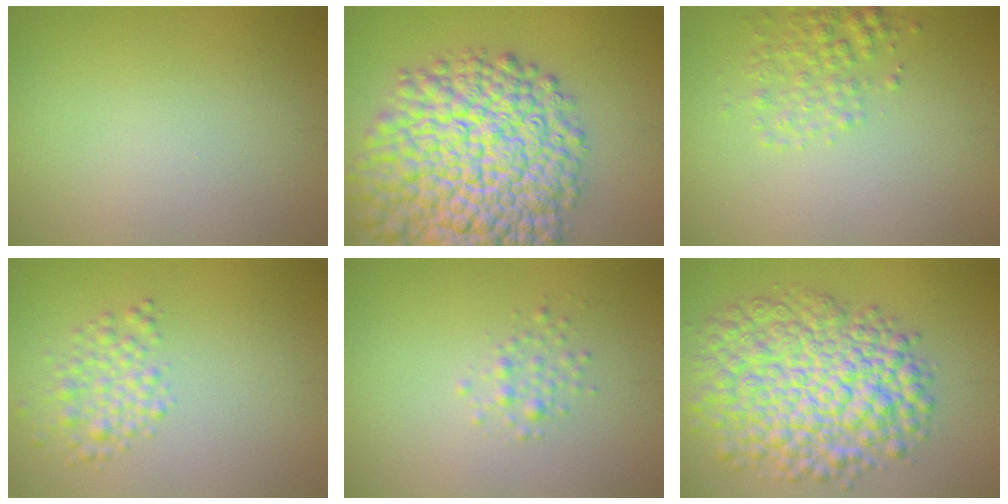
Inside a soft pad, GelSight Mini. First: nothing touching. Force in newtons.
{"total": 16.3, "press": 16.3, "slide": 0.7}
{"total": 2.5, "press": 2.5, "slide": 0.1}
{"total": 2.6, "press": 2.6, "slide": 0.1}
{"total": 1.3, "press": 1.3, "slide": 0.0}
{"total": 9.9, "press": 9.9, "slide": 0.3}